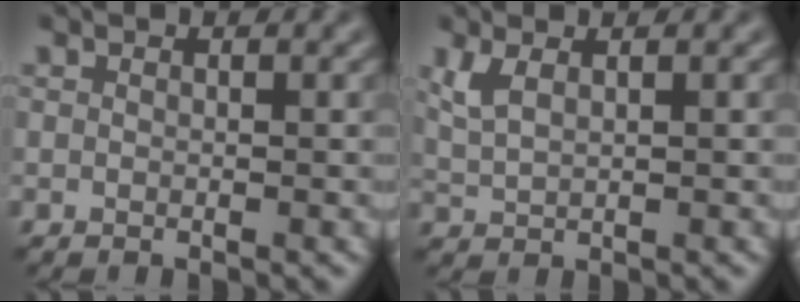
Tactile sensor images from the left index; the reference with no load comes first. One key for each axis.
{"total": 2.2, "fx": 1.2, "fy": 0.8, "fz": 1.7, "tx": -0.045, "ty": 0.002, "tz": 0.029}